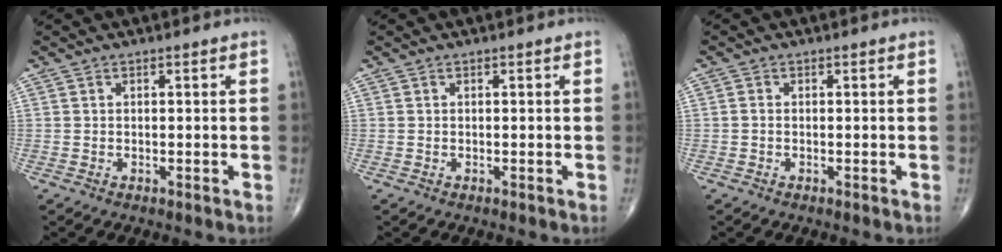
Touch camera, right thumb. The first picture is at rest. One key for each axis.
{"total": 0.0}
{"total": 0.6, "fx": -0.2, "fy": 0.4, "fz": 0.4, "tx": -0.006, "ty": 0.000, "tz": -0.007}